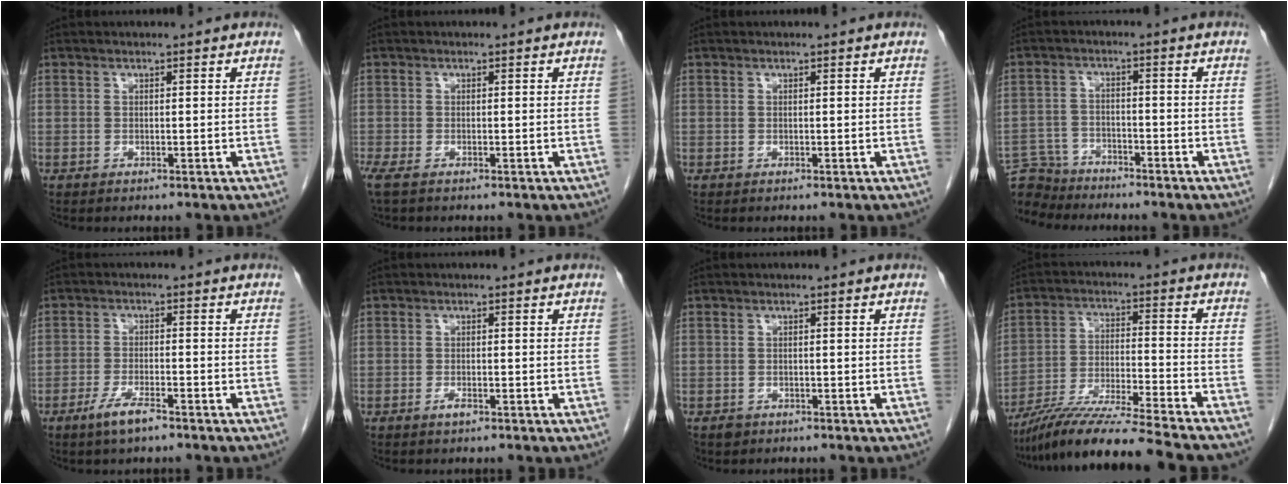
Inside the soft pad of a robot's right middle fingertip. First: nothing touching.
{"total": 2.6, "force": [-1.9, 0.8, 1.6], "torque": [-0.035, -0.011, -0.032]}
{"total": 0.0}
{"total": 7.4, "force": [-7.0, 2.4, -0.1], "torque": [0.001, 0.003, -0.129]}
{"total": 4.4, "force": [-3.1, 0.7, 3.1], "torque": [-0.067, -0.006, -0.056]}
{"total": 1.2, "force": [-0.7, 0.3, 0.9], "torque": [-0.019, -0.001, -0.011]}
{"total": 1.2, "force": [-0.8, 0.9, 0.1], "torque": [-0.006, 0.002, -0.009]}
{"total": 16.8, "force": [-14.5, -1.1, 8.2], "torque": [-0.156, -0.031, -0.250]}